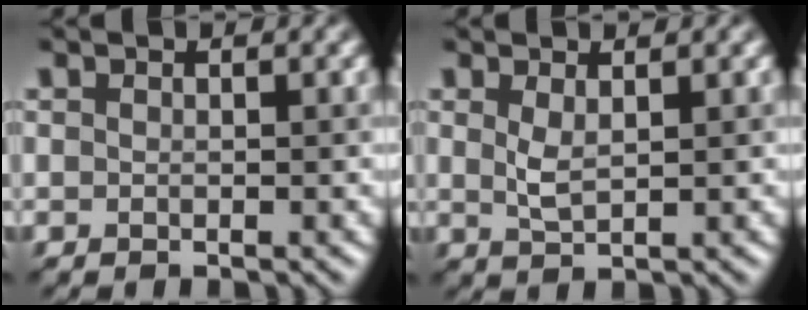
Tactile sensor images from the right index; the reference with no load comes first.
{"total": 1.5, "force": [0.6, 0.5, 1.3], "torque": [-0.032, 0.004, 0.018]}